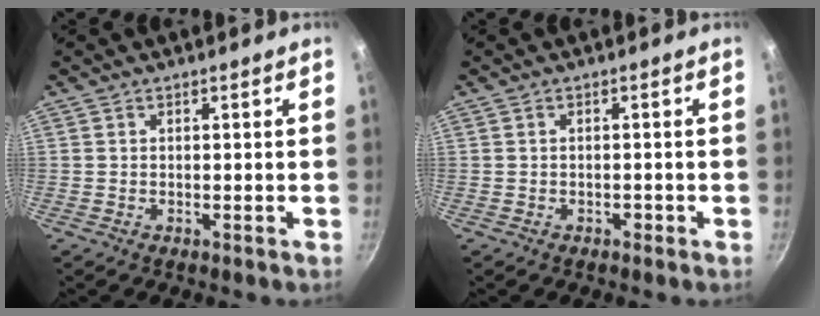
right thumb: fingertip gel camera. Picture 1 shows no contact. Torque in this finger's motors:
{"motor_torque": [-0.25, 0.08, -0.26, 0.08, 0.02]}